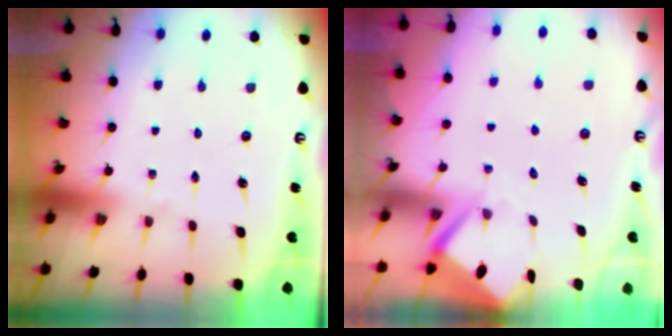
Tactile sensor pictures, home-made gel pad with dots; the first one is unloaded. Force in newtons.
{"total": 3.3, "press": 3.3, "slide": 0.3}